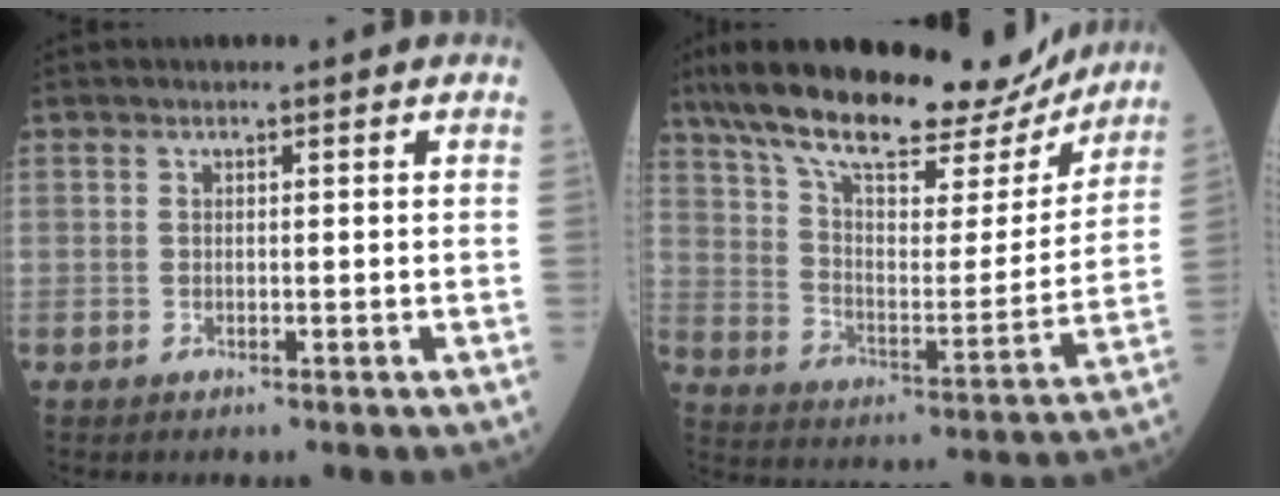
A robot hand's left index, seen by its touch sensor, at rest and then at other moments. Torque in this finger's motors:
{"motor_torque": [0.77, -1.36, 0.89, 0.10]}